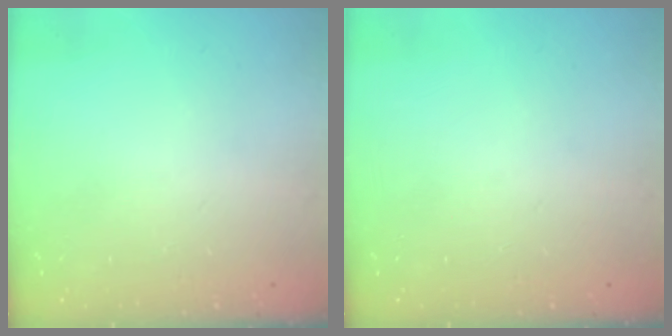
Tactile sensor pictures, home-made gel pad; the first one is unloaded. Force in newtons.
{"total": 0.0}